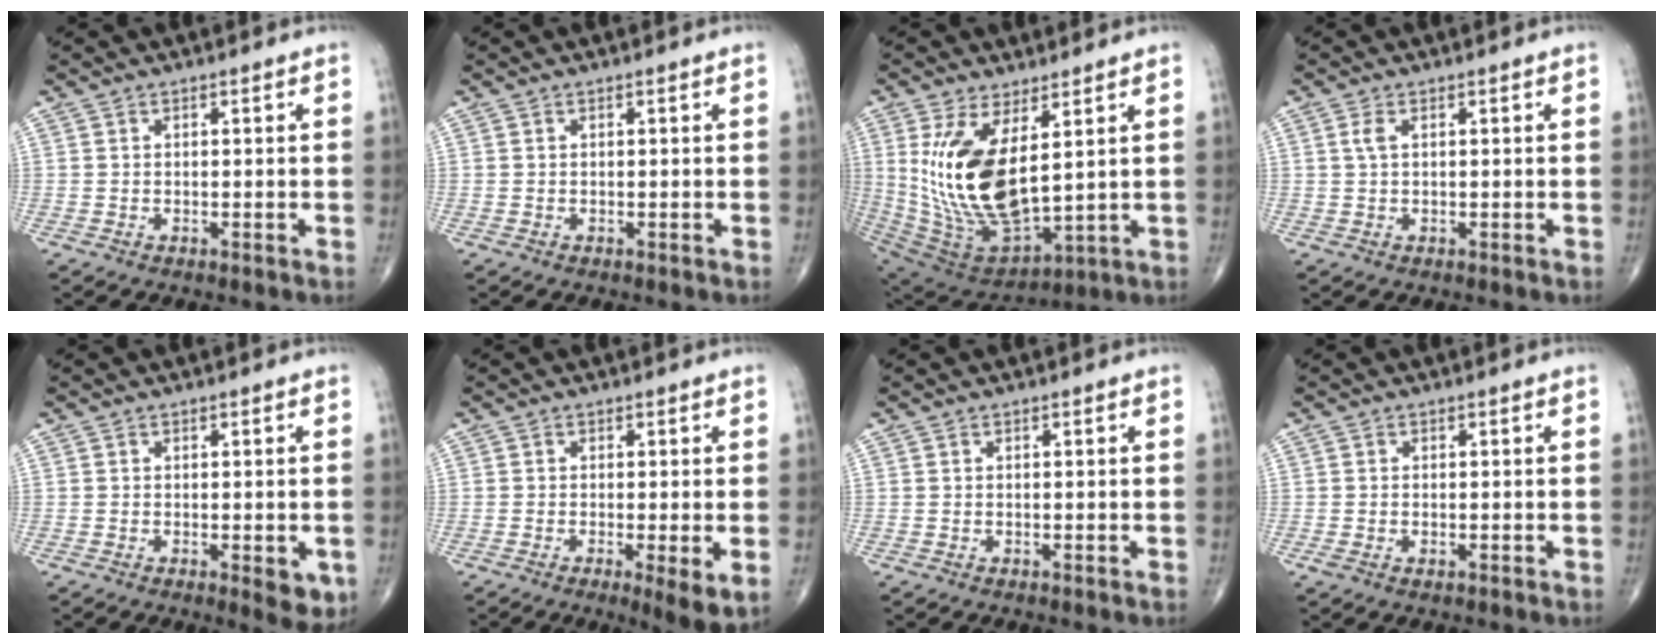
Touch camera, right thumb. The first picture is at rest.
{"total": 0.0}
{"total": 19.0, "force": [4.2, 8.8, 16.3], "torque": [-0.324, -0.036, 0.105]}
{"total": 1.7, "force": [0.5, 0.7, 1.4], "torque": [-0.038, 0.008, 0.012]}
{"total": 4.6, "force": [-1.4, 1.8, 4.0], "torque": [-0.037, -0.008, -0.015]}
{"total": 5.5, "force": [-1.4, 1.1, 5.2], "torque": [-0.088, -0.019, -0.025]}
{"total": 0.0}
{"total": 1.7, "force": [-0.6, 0.9, 1.3], "torque": [-0.029, 0.004, -0.008]}